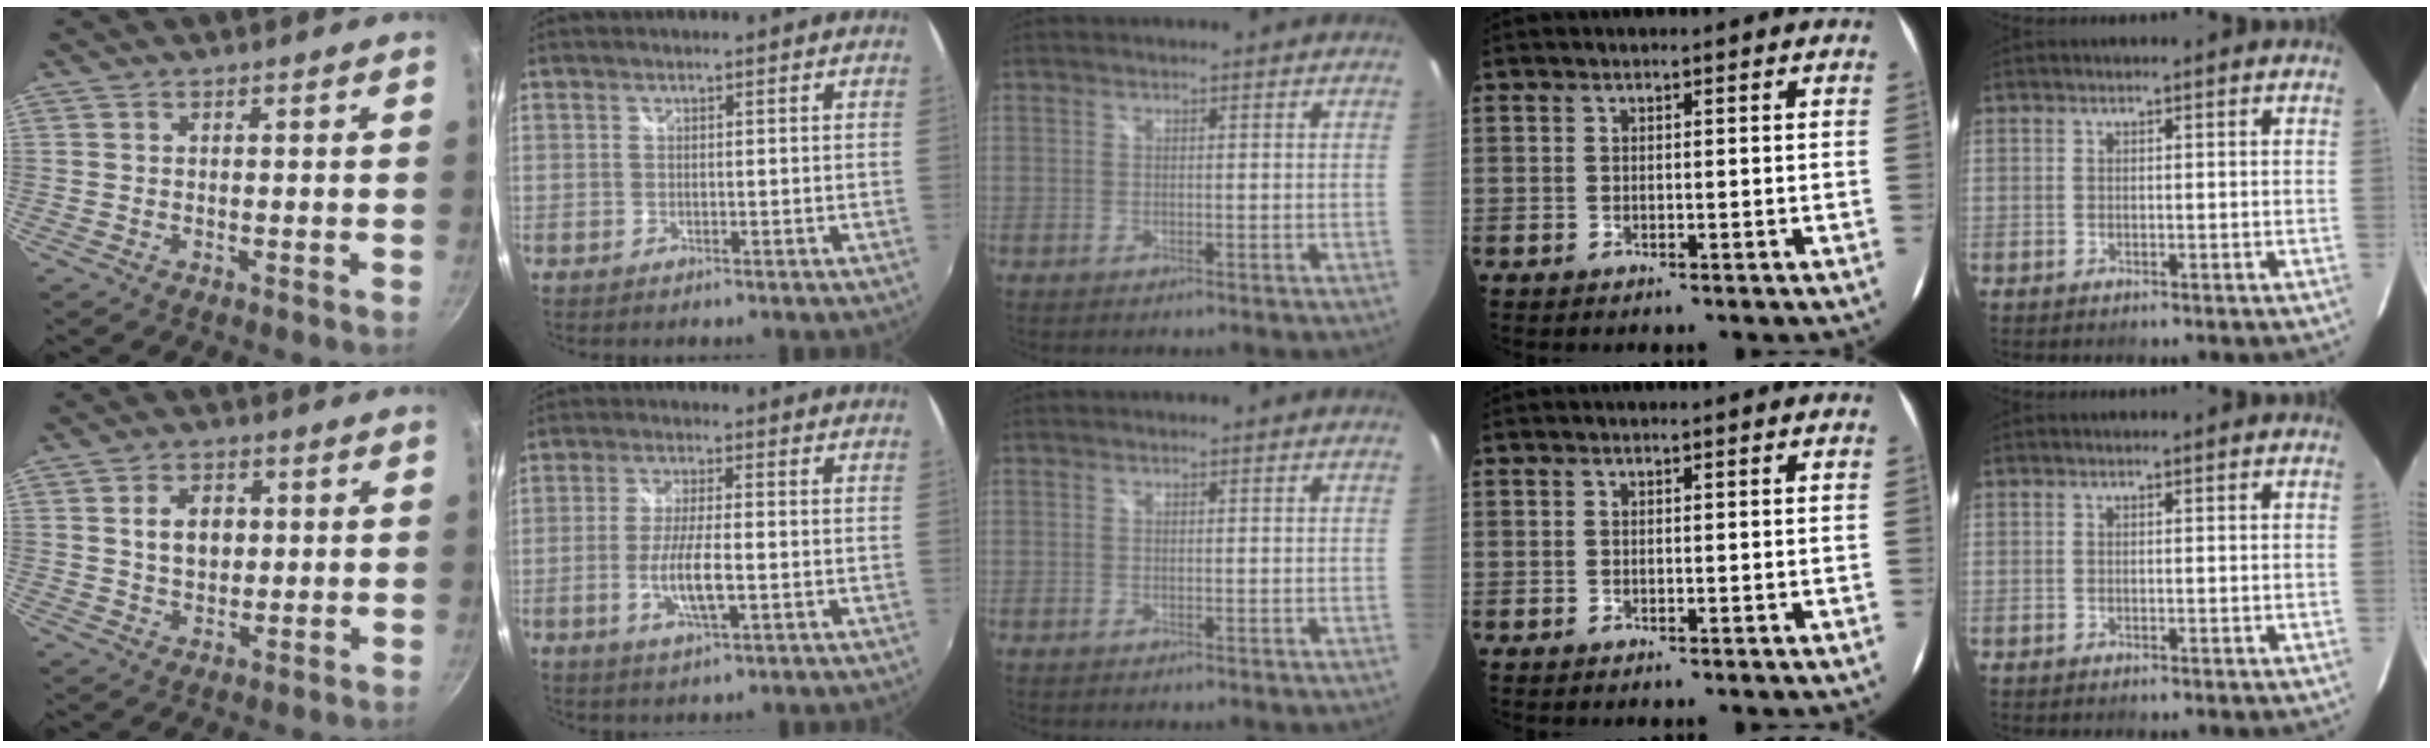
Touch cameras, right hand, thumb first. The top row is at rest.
{"thumb": {"total": 6.5, "force": [1.1, 4.7, 4.4], "torque": [-0.054, 0.000, 0.020]}, "index": {"total": 7.3, "force": [-1.9, 1.4, 6.9], "torque": [-0.137, -0.008, -0.035]}}